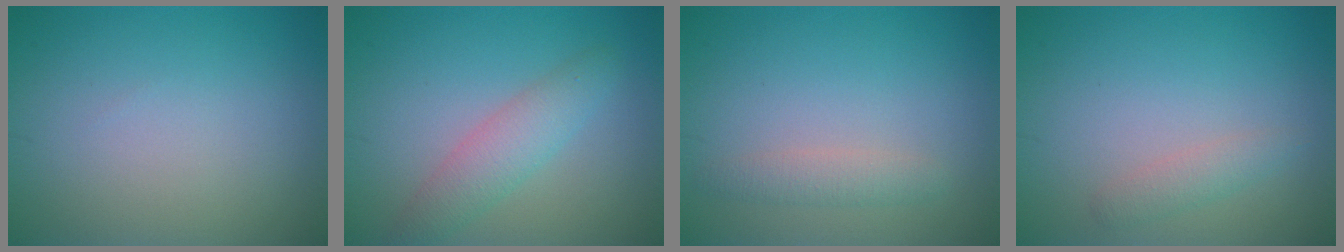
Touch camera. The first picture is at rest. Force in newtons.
{"total": 3.0, "press": 3.0, "slide": 0.2}
{"total": 1.6, "press": 1.6, "slide": 0.0}
{"total": 1.5, "press": 1.5, "slide": 0.0}